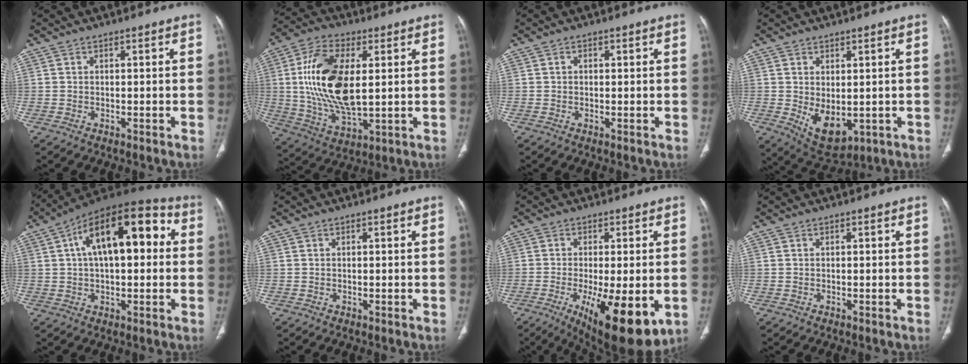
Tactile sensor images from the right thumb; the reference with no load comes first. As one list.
[{"total": 18.4, "force": [2.6, 9.2, 15.7], "torque": [-0.301, -0.010, 0.053]}, {"total": 0.7, "force": [0.2, 0.5, 0.4], "torque": [-0.004, 0.000, 0.002]}, {"total": 7.9, "force": [-0.8, 4.6, 6.4], "torque": [-0.091, -0.012, 0.013]}, {"total": 19.6, "force": [4.3, 9.5, 16.6], "torque": [-0.234, 0.037, 0.056]}, {"total": 0.0}, {"total": 16.2, "force": [-5.3, 5.2, 14.4], "torque": [-0.195, -0.022, -0.064]}, {"total": 0.0}]